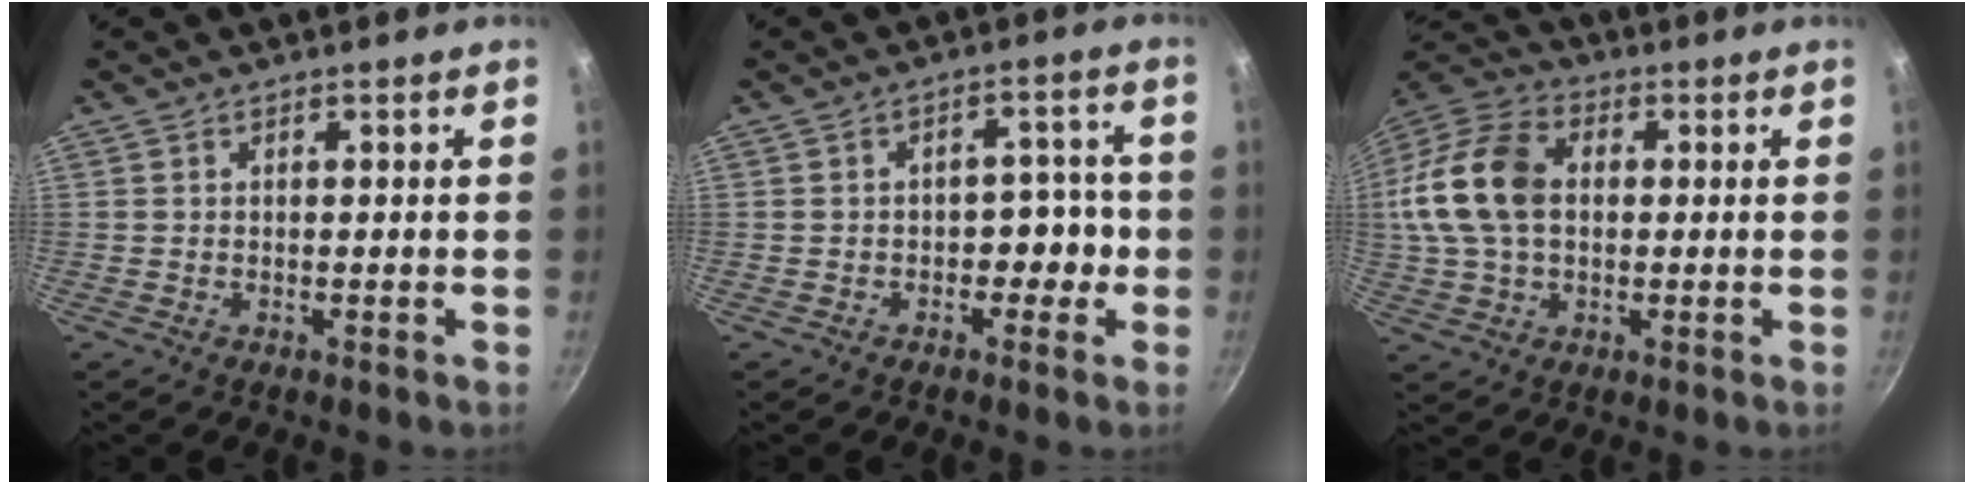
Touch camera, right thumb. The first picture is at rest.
{"total": 5.0, "force": [-1.4, 3.6, 3.2], "torque": [0.002, 0.026, -0.021]}
{"total": 17.3, "force": [1.5, 11.9, 12.4], "torque": [-0.239, 0.033, 0.016]}